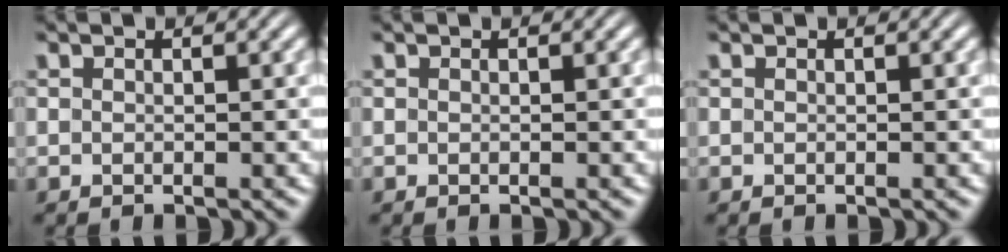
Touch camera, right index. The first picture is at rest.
{"total": 0.0}
{"total": 0.0}